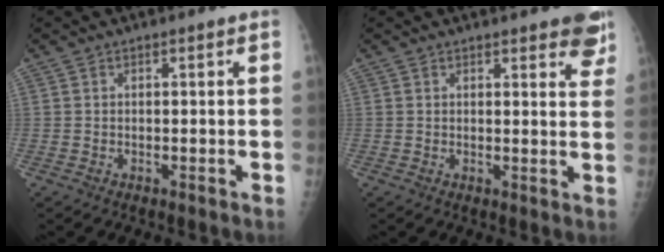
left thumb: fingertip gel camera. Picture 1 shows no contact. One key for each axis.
{"total": 7.2, "fx": 5.2, "fy": 2.3, "fz": 4.5, "tx": -0.026, "ty": -0.021, "tz": 0.053}